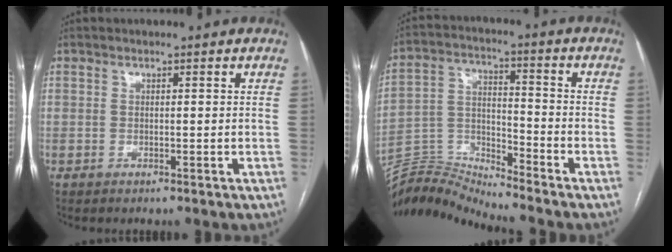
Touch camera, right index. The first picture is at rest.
{"total": 10.5, "force": [-10.4, -1.6, -0.6], "torque": [0.000, 0.047, -0.196]}